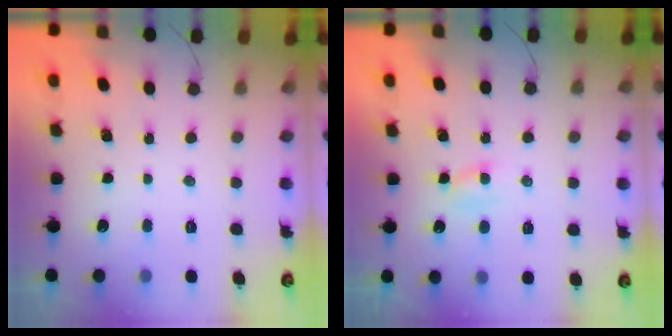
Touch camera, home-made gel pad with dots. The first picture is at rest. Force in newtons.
{"total": 1.6, "press": 1.4, "slide": 0.7}